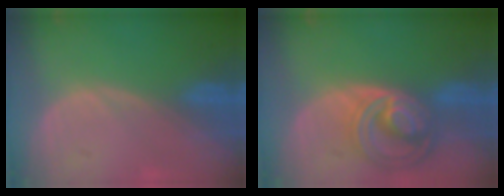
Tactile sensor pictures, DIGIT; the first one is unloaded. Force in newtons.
{"total": 8.7, "press": 7.5, "slide": 4.3}